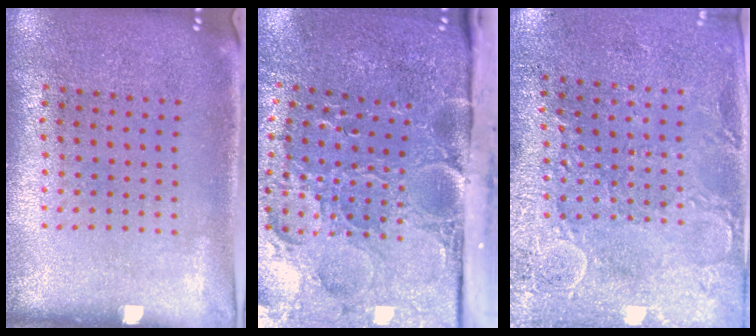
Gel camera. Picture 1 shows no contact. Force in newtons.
{"total": 5.4, "press": 4.1, "slide": 3.4}
{"total": 2.9, "press": 2.6, "slide": 1.2}